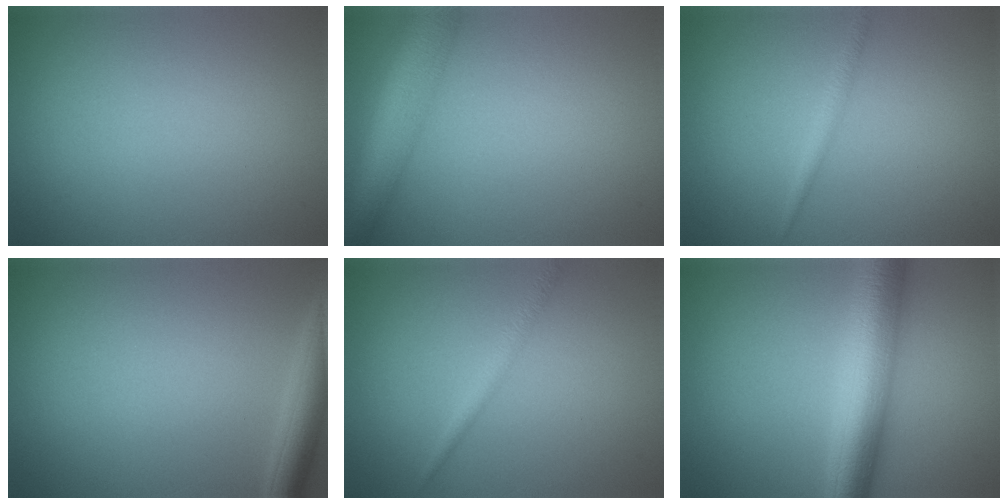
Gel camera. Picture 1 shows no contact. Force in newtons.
{"total": 6.2, "press": 6.2, "slide": 0.2}
{"total": 1.2, "press": 1.2, "slide": 0.0}
{"total": 3.5, "press": 3.5, "slide": 0.2}
{"total": 1.5, "press": 1.5, "slide": 0.0}
{"total": 7.6, "press": 7.6, "slide": 0.0}